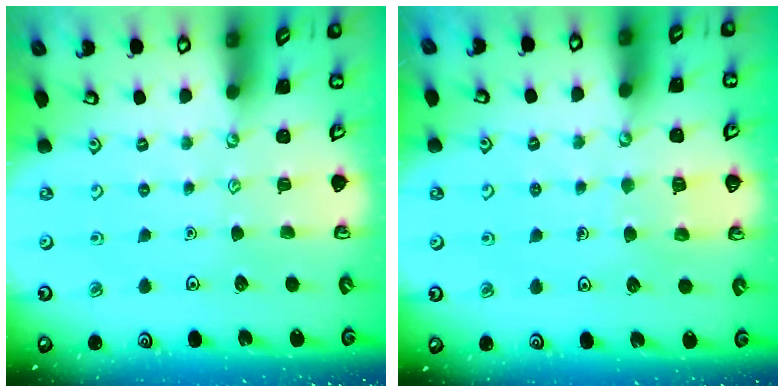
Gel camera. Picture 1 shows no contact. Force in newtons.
{"total": 5.0, "press": 5.0, "slide": 0.3}